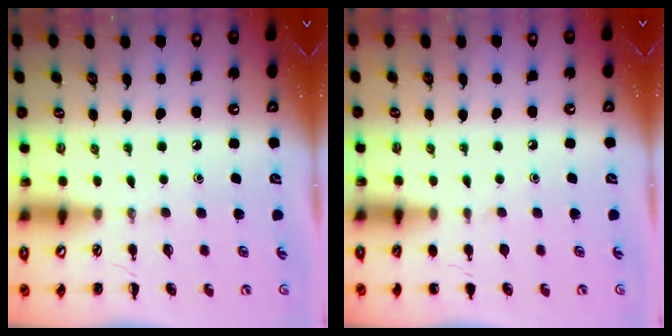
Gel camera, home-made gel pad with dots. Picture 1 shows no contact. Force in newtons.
{"total": 1.2, "press": 1.2, "slide": 0.1}